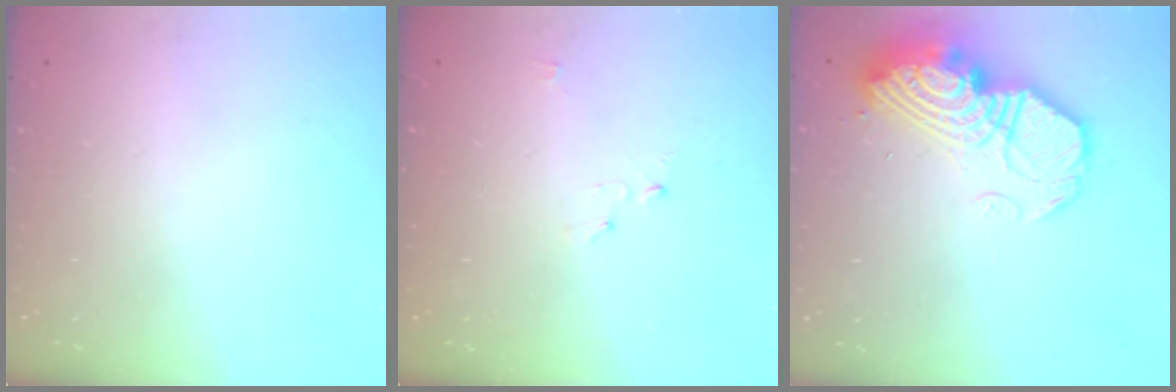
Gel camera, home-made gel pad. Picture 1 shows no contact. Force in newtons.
{"total": 2.5, "press": 2.5, "slide": 0.3}
{"total": 18.5, "press": 18.4, "slide": 1.7}